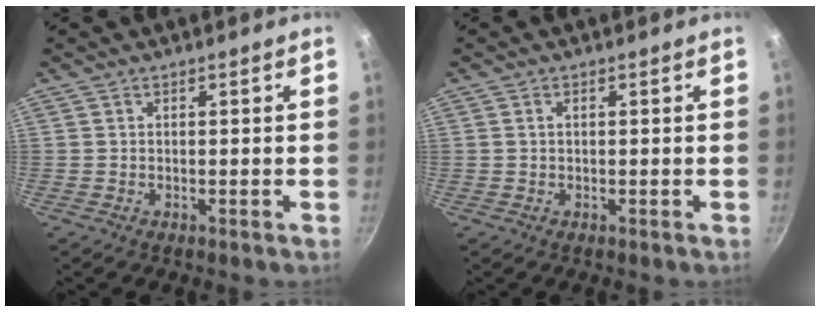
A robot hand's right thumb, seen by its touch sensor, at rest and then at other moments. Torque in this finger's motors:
{"motor_torque": [0.33, -0.29, 0.23, -0.21, 0.06]}